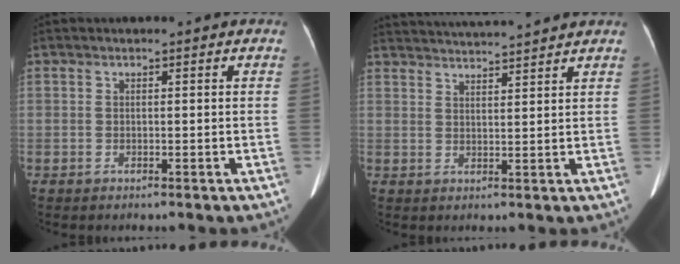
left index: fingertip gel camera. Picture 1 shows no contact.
{"total": 9.5, "force": [9.1, -0.8, 2.7], "torque": [-0.055, 0.021, 0.135]}